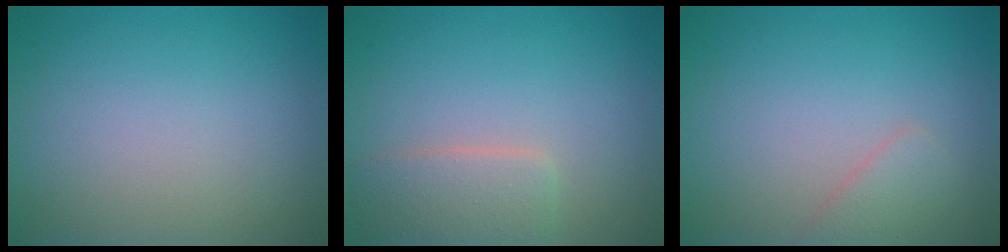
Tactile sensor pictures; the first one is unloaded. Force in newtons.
{"total": 2.8, "press": 2.8, "slide": 0.2}
{"total": 1.6, "press": 1.6, "slide": 0.1}